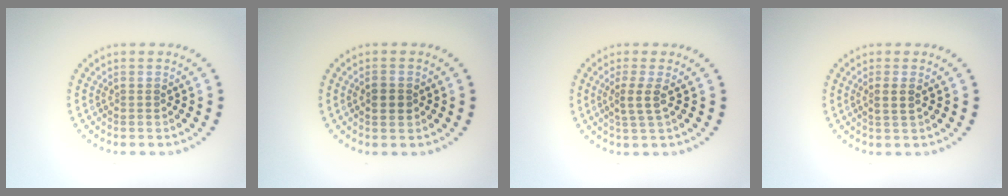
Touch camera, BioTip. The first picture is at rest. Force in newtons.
{"total": 1.6, "press": 1.6, "slide": 0.2}
{"total": 2.0, "press": 1.5, "slide": 1.3}
{"total": 1.3, "press": 1.1, "slide": 0.6}